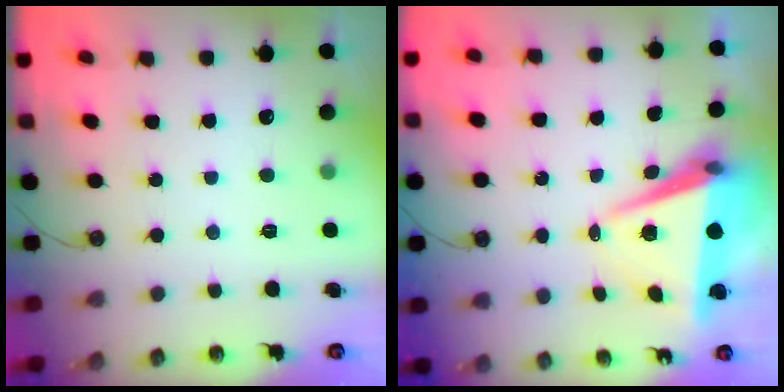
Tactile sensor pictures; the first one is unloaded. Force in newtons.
{"total": 7.7, "press": 6.3, "slide": 4.3}